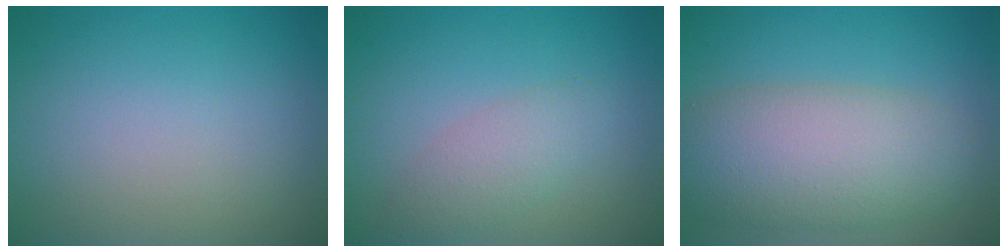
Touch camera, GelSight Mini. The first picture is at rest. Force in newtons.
{"total": 2.6, "press": 2.6, "slide": 0.1}
{"total": 8.0, "press": 8.0, "slide": 0.5}